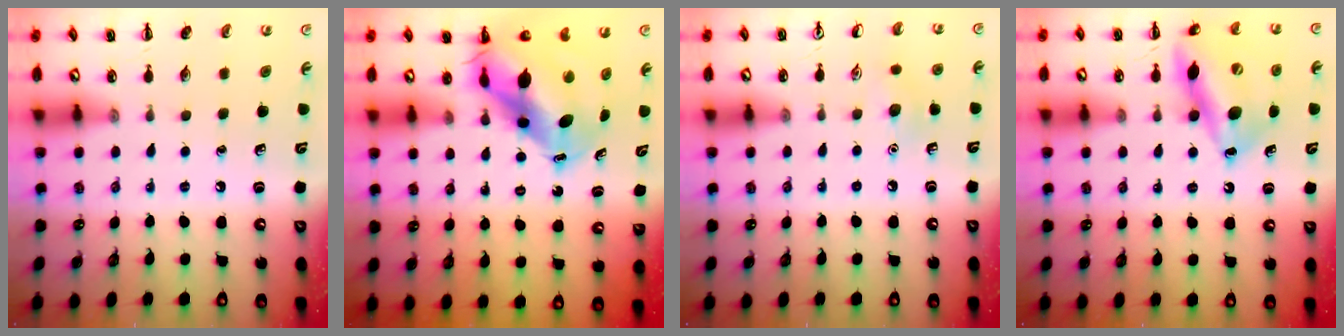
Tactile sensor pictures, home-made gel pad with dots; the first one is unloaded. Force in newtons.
{"total": 10.6, "press": 10.3, "slide": 2.5}
{"total": 7.3, "press": 7.0, "slide": 2.0}
{"total": 16.1, "press": 15.7, "slide": 3.3}